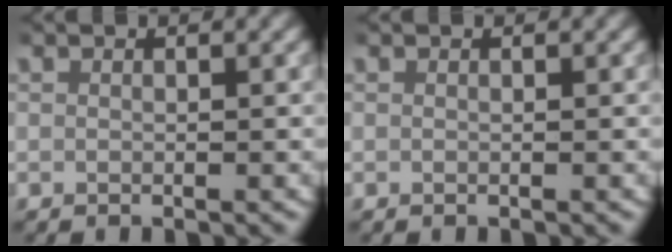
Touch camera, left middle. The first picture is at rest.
{"total": 0.0}